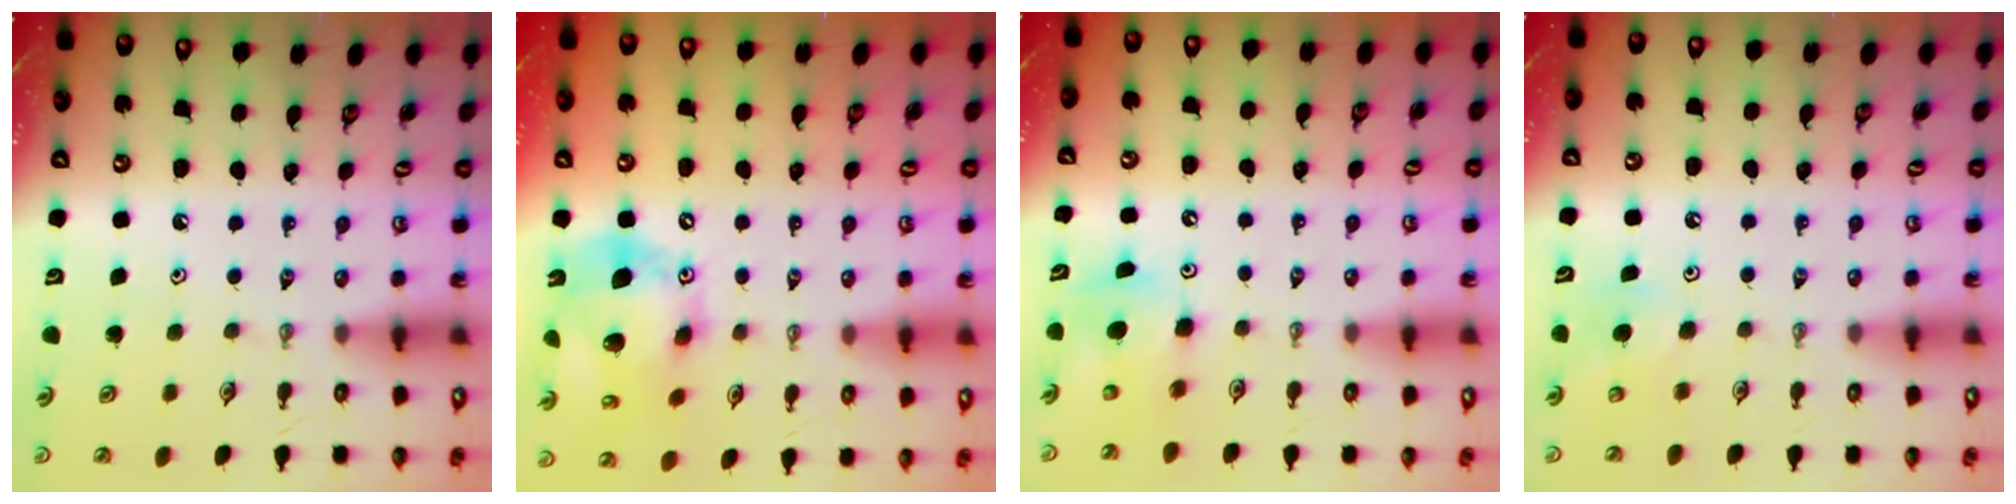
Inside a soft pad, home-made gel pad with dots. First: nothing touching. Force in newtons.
{"total": 16.7, "press": 16.4, "slide": 2.9}
{"total": 8.1, "press": 8.0, "slide": 0.8}
{"total": 4.9, "press": 4.8, "slide": 0.9}